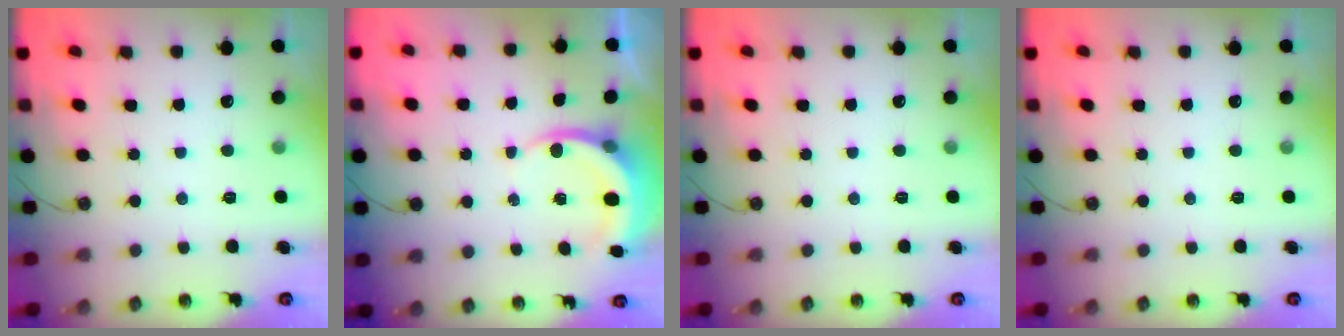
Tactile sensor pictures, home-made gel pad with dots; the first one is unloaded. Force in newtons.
{"total": 4.9, "press": 4.9, "slide": 0.1}
{"total": 0.0}
{"total": 0.0}